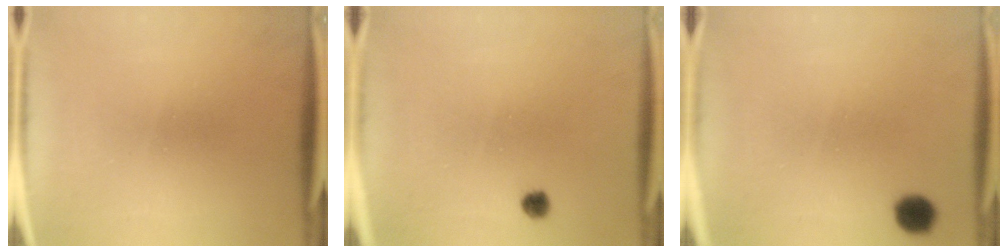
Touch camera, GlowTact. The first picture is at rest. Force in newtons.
{"total": 1.8}
{"total": 4.2}